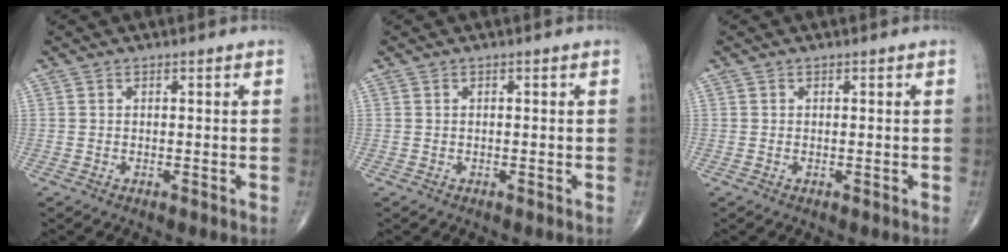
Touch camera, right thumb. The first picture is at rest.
{"total": 0.0}
{"total": 0.0}